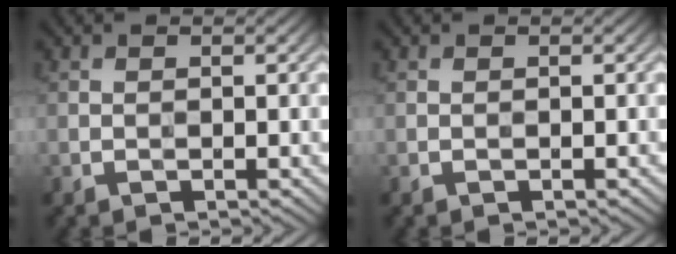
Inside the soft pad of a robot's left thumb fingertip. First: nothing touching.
{"total": 0.0}